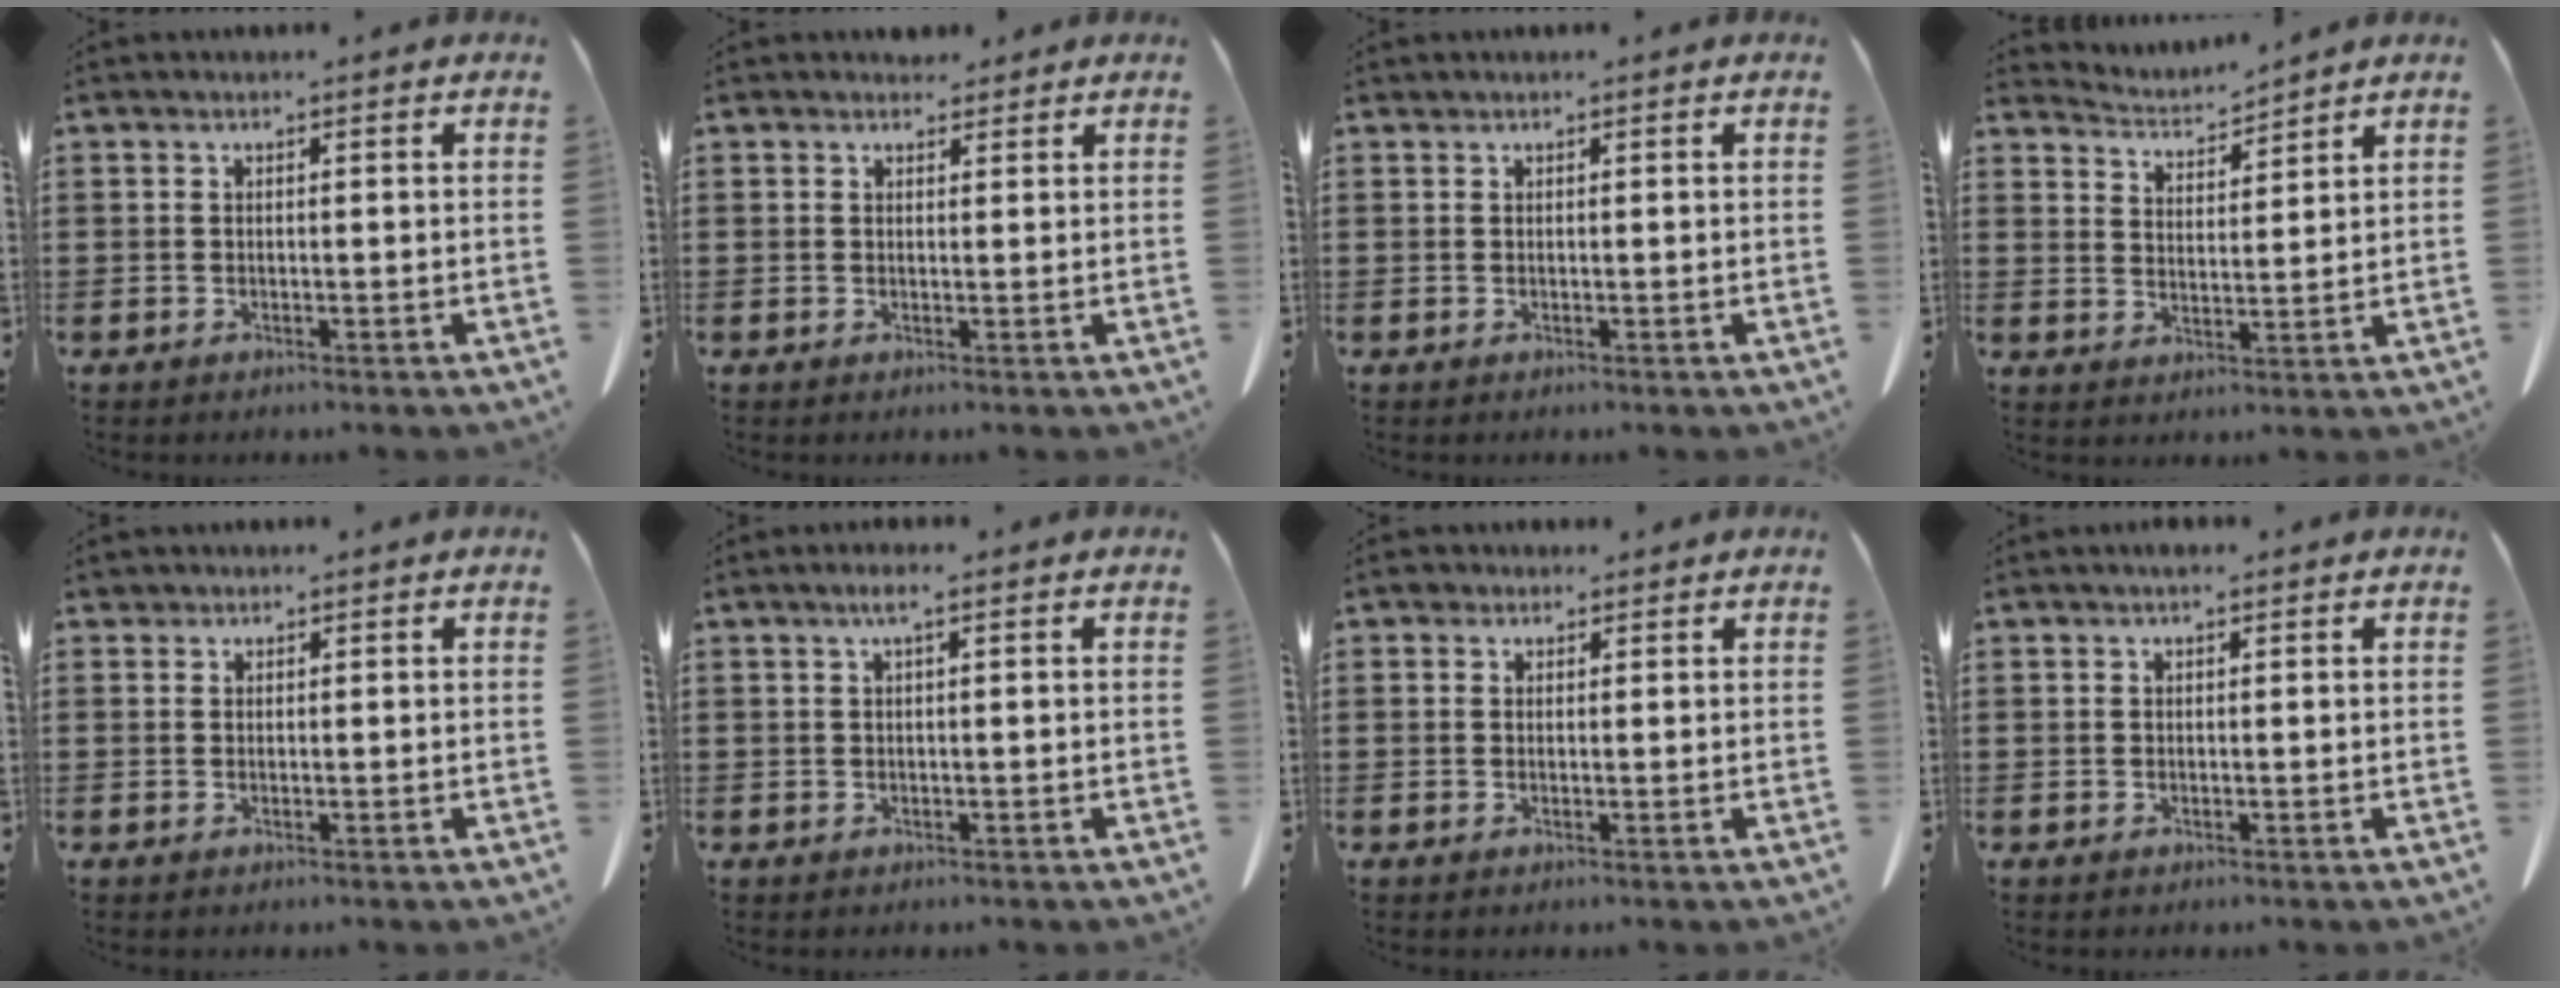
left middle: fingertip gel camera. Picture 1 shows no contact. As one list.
[{"total": 1.8, "force": [1.6, 0.8, 0.2], "torque": [0.000, 0.000, 0.030]}, {"total": 0.0}, {"total": 4.0, "force": [4.0, 0.2, 0.2], "torque": [-0.020, -0.025, 0.069]}, {"total": 0.6, "force": [0.5, 0.4, 0.1], "torque": [-0.004, 0.002, 0.010]}, {"total": 1.7, "force": [0.5, 0.1, 1.6], "torque": [-0.033, 0.003, 0.009]}, {"total": 1.4, "force": [1.1, 0.8, 0.3], "torque": [-0.010, 0.004, 0.021]}, {"total": 0.7, "force": [0.4, 0.3, 0.5], "torque": [-0.011, 0.003, 0.007]}]